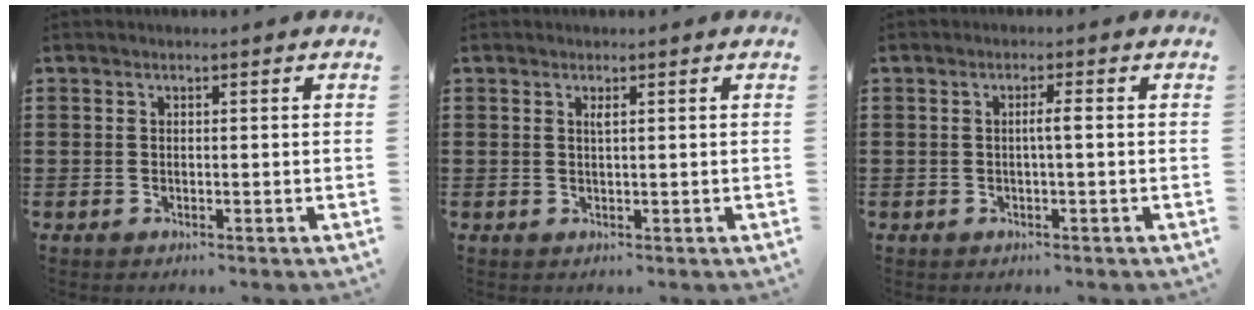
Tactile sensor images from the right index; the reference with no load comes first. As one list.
[{"total": 0.7, "force": [0.3, 0.0, 0.6], "torque": [-0.013, -0.002, 0.006]}, {"total": 1.7, "force": [-0.2, -0.1, 1.7], "torque": [-0.032, -0.001, -0.006]}]